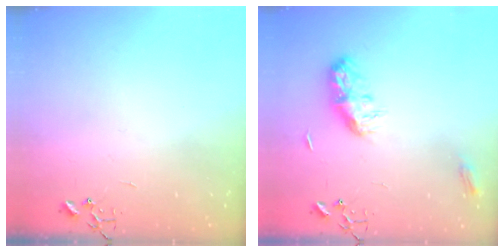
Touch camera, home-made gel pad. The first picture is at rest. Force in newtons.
{"total": 9.9, "press": 9.9, "slide": 0.1}